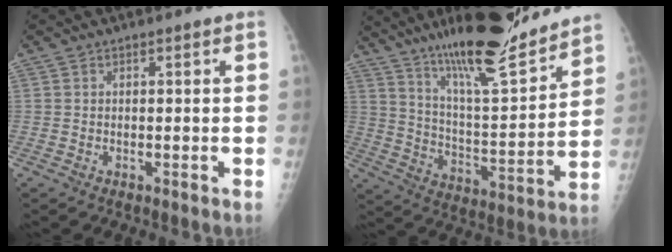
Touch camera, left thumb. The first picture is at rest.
{"total": 21.0, "force": [16.7, 3.4, 12.3], "torque": [-0.174, -0.093, 0.281]}